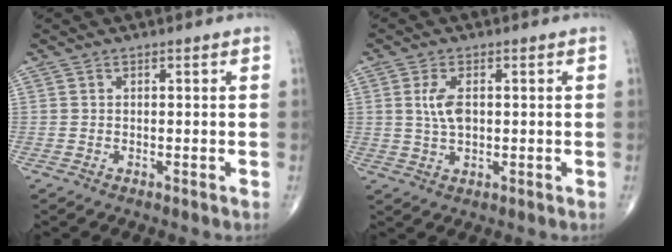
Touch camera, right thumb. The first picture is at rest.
{"total": 4.6, "force": [0.7, 2.3, 3.9], "torque": [-0.078, -0.002, 0.015]}